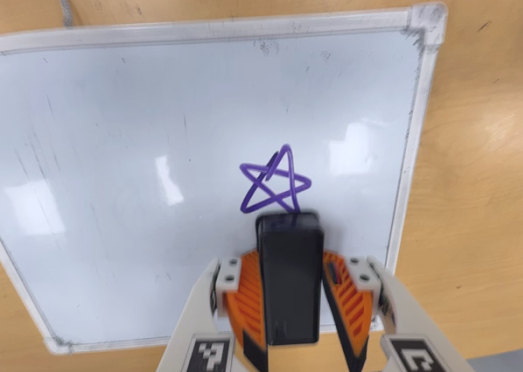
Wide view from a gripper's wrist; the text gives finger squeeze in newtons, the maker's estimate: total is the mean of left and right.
{"total": 11.0, "left": 12.4, "right": 9.7}